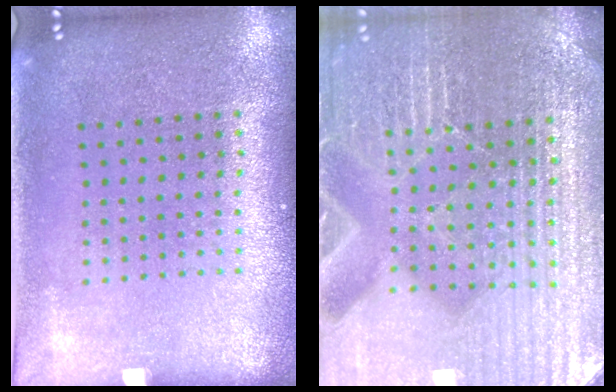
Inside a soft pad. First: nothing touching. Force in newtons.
{"total": 5.0, "press": 4.7, "slide": 1.7}